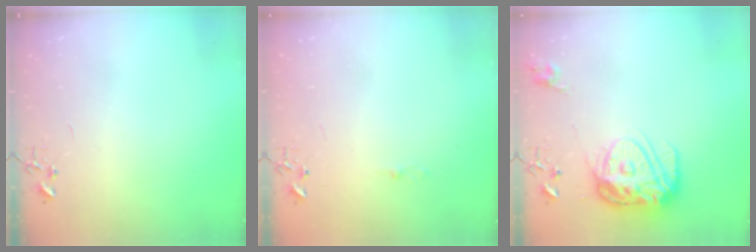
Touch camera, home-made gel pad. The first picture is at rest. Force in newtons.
{"total": 2.5, "press": 2.5, "slide": 0.3}
{"total": 15.2, "press": 15.1, "slide": 1.5}